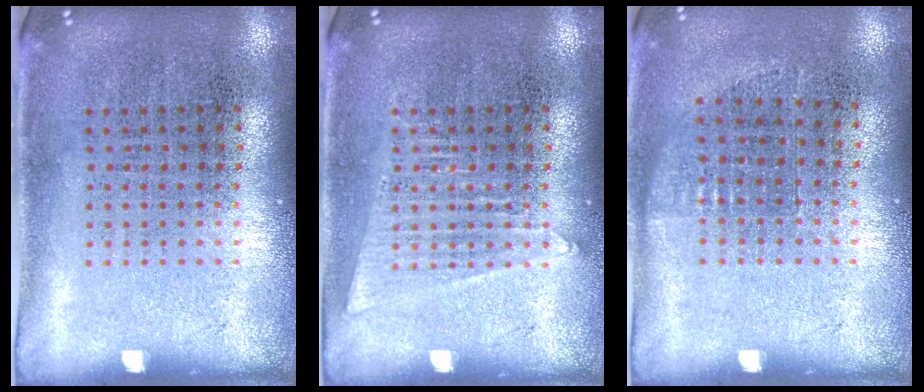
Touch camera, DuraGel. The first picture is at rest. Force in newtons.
{"total": 1.6, "press": 1.6, "slide": 0.1}
{"total": 0.7, "press": 0.6, "slide": 0.3}